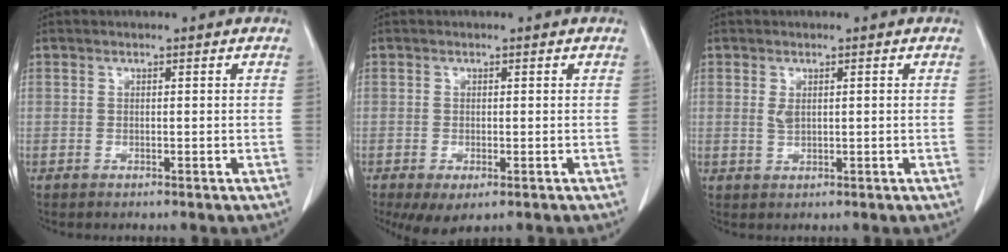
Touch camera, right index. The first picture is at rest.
{"total": 4.4, "force": [-2.4, 1.8, 3.1], "torque": [-0.045, -0.009, -0.030]}
{"total": 1.0, "force": [0.2, 0.5, 0.8], "torque": [-0.019, -0.001, 0.007]}